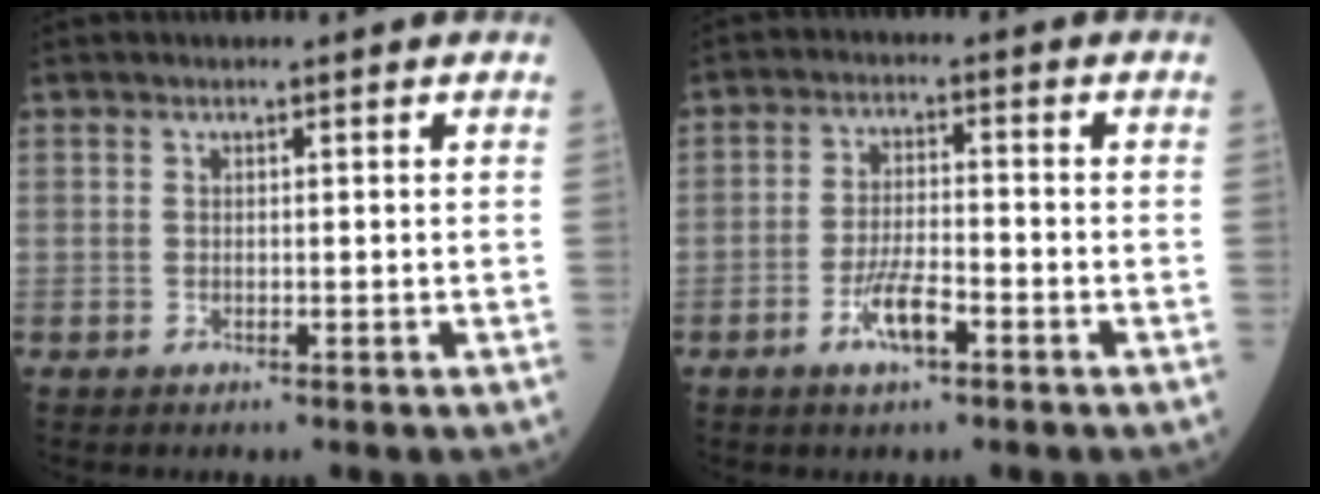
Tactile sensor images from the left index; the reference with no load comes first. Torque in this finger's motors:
{"motor_torque": [0.64, 0.35, 0.14, 0.04]}